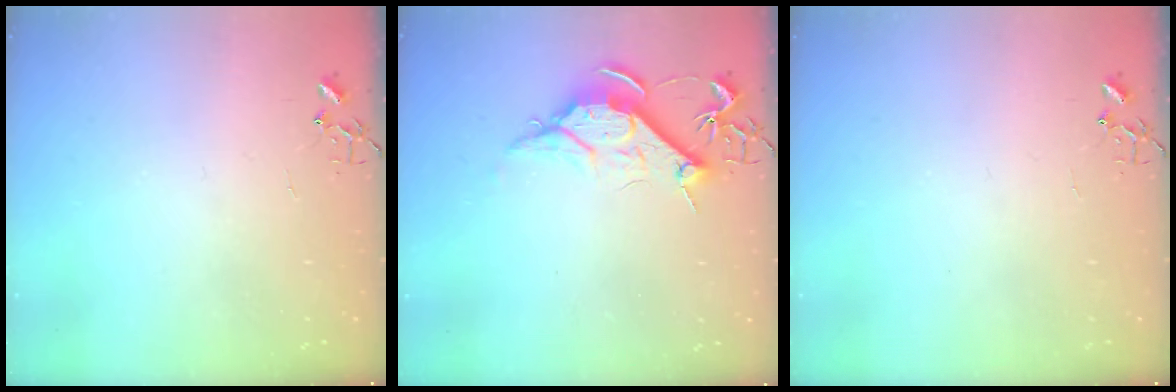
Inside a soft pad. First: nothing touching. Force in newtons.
{"total": 9.9, "press": 9.9, "slide": 1.1}
{"total": 0.0}